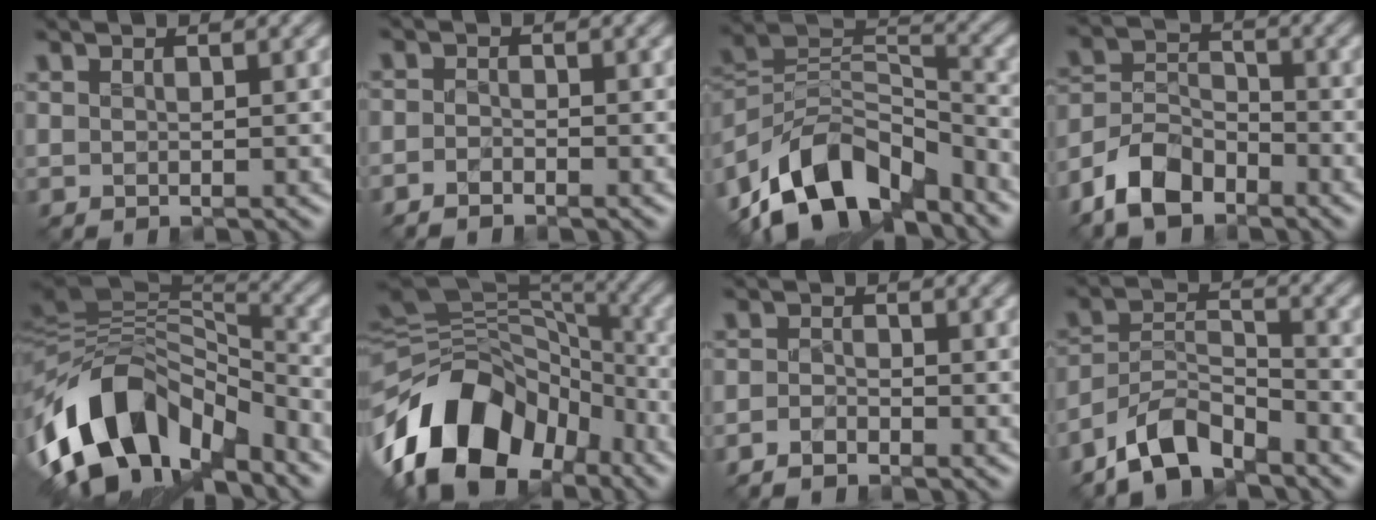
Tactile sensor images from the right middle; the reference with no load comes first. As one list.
[{"total": 1.9, "force": [-1.7, -0.6, -0.7], "torque": [-0.002, 0.003, -0.015]}, {"total": 11.4, "force": [-8.8, 5.0, 5.1], "torque": [-0.095, 0.017, -0.161]}, {"total": 5.5, "force": [-4.9, 2.1, 1.3], "torque": [-0.040, 0.005, -0.086]}, {"total": 13.2, "force": [-7.7, 7.0, 8.1], "torque": [-0.173, 0.017, -0.122]}, {"total": 14.7, "force": [-8.5, 9.1, 7.7], "torque": [-0.163, 0.022, -0.142]}, {"total": 2.0, "force": [-1.9, -0.5, -0.5], "torque": [-0.006, 0.004, -0.022]}, {"total": 5.8, "force": [-5.5, 1.2, 1.4], "torque": [-0.031, 0.006, -0.091]}]